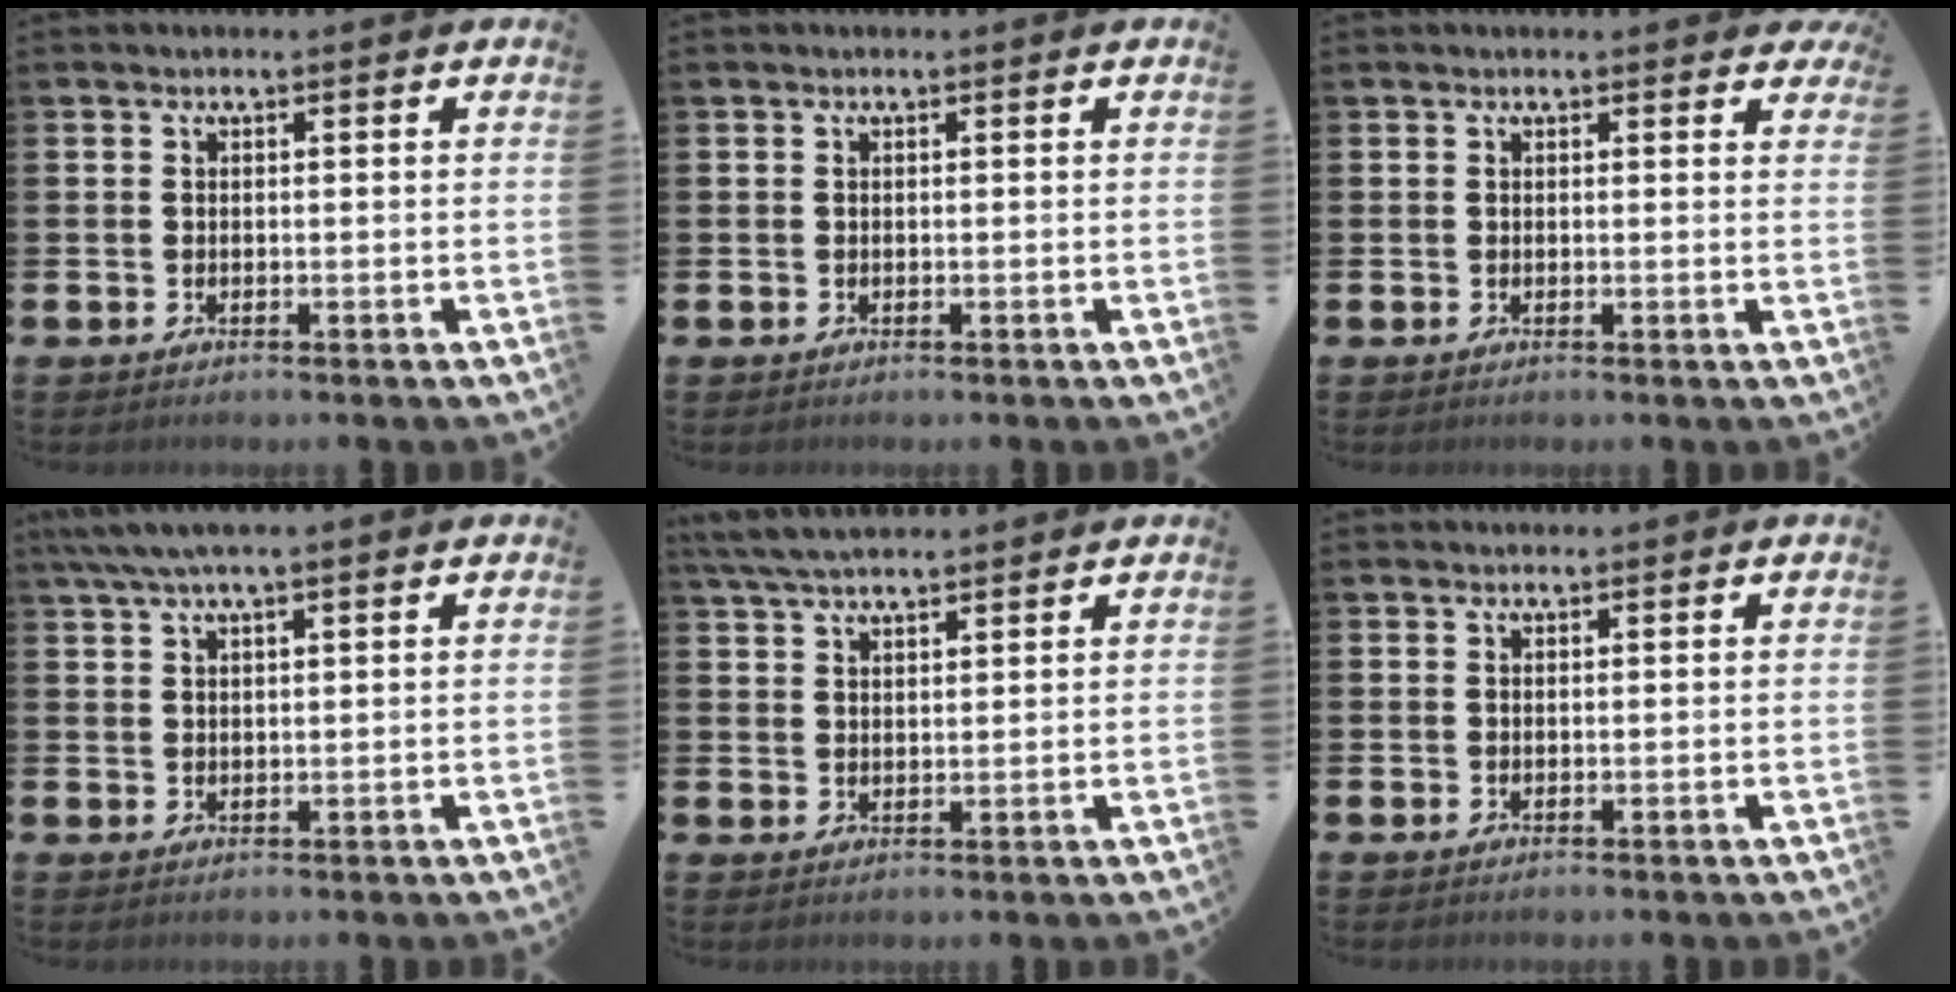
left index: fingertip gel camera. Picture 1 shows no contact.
{"total": 0.0}
{"total": 0.8, "force": [0.6, 0.4, 0.1], "torque": [0.010, 0.001, 0.009]}
{"total": 4.0, "force": [3.0, 0.7, 2.6], "torque": [-0.057, 0.000, 0.055]}
{"total": 4.9, "force": [4.5, 0.9, 1.6], "torque": [-0.045, -0.011, 0.085]}
{"total": 0.5, "force": [0.5, 0.1, -0.2], "torque": [0.016, -0.006, 0.007]}